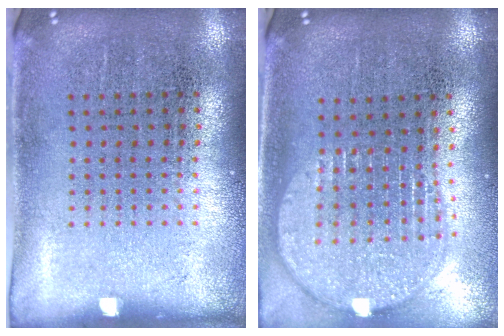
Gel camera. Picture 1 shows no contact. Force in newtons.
{"total": 1.9, "press": 1.6, "slide": 1.0}